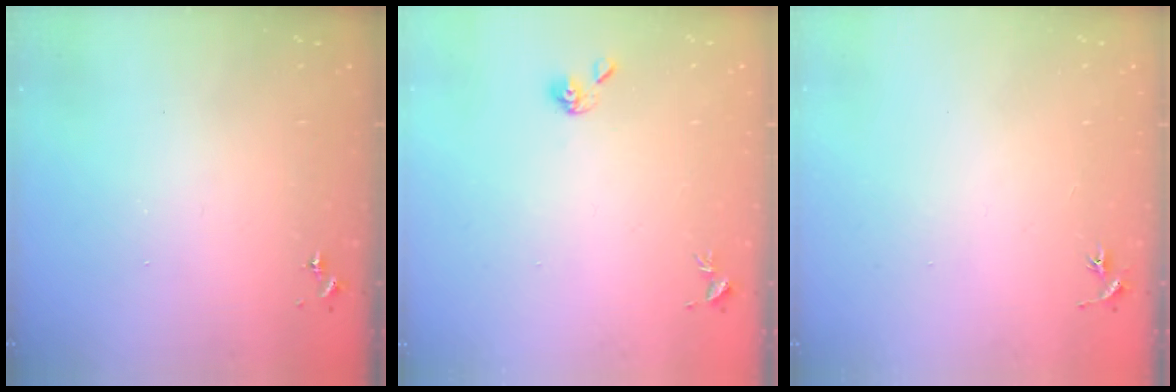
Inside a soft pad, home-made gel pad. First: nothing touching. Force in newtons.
{"total": 5.2, "press": 5.1, "slide": 0.7}
{"total": 3.0, "press": 3.0, "slide": 0.3}